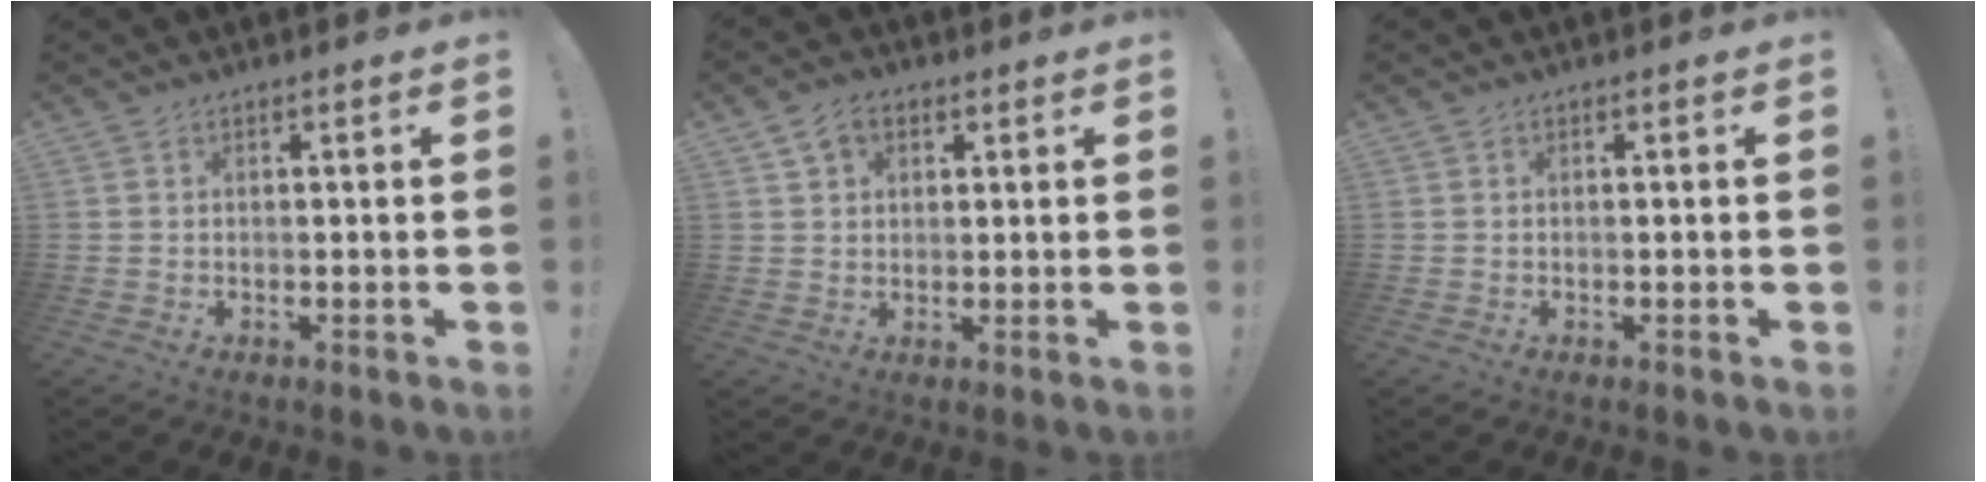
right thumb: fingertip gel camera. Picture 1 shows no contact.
{"total": 5.7, "force": [2.8, 4.1, 2.8], "torque": [-0.041, -0.004, 0.054]}
{"total": 0.0}